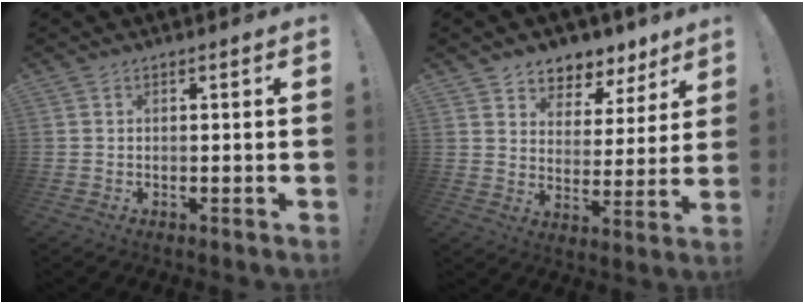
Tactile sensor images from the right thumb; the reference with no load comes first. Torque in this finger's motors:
{"motor_torque": [0.43, 2.19, 0.21, 0.03, 0.00]}